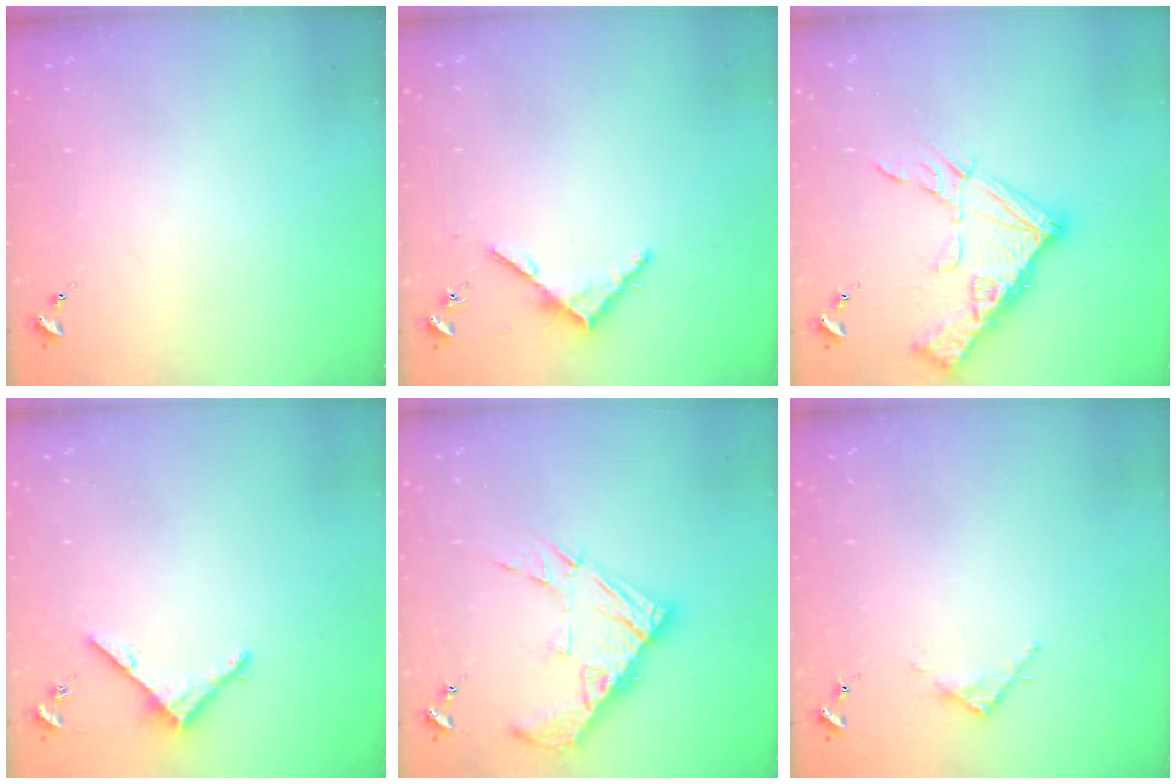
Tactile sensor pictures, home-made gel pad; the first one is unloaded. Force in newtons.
{"total": 3.7, "press": 3.7, "slide": 0.3}
{"total": 16.7, "press": 16.6, "slide": 1.8}
{"total": 3.6, "press": 3.6, "slide": 0.3}
{"total": 13.3, "press": 13.2, "slide": 1.2}
{"total": 2.8, "press": 2.8, "slide": 0.4}